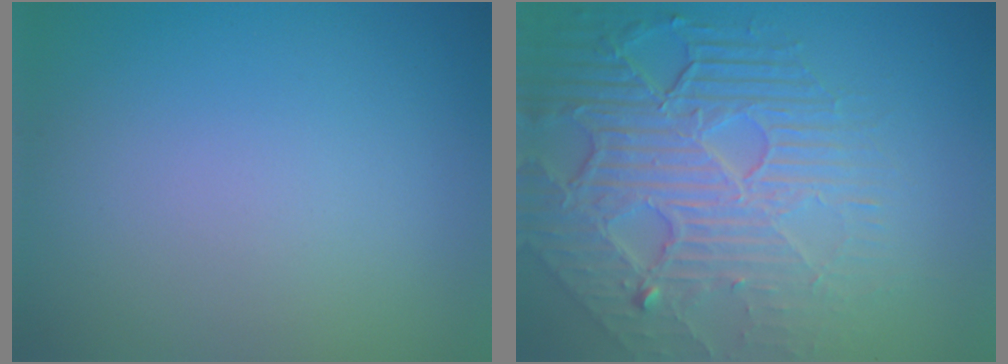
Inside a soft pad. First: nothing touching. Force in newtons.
{"total": 8.4, "press": 5.7, "slide": 6.2}